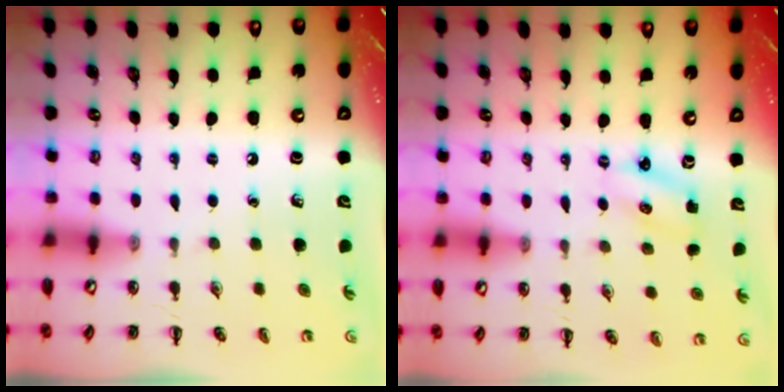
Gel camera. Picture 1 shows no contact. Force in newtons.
{"total": 2.0, "press": 1.9, "slide": 0.6}